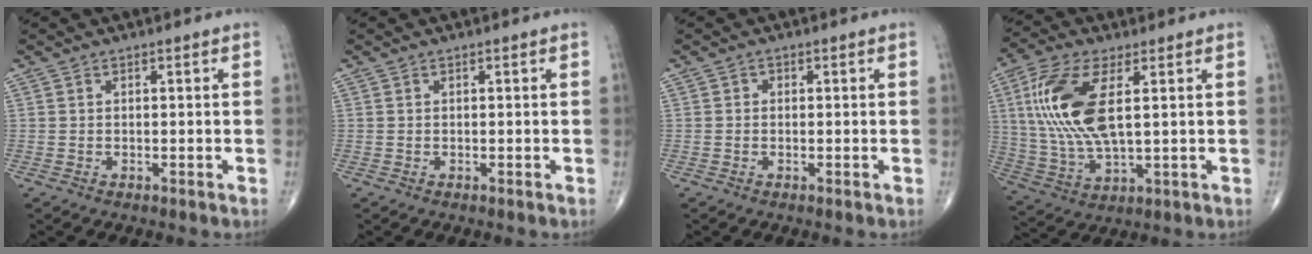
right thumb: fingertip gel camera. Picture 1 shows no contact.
{"total": 0.0}
{"total": 0.6, "force": [-0.1, 0.6, 0.2], "torque": [0.003, 0.002, -0.006]}
{"total": 15.9, "force": [3.4, 6.5, 14.1], "torque": [-0.313, -0.007, 0.070]}